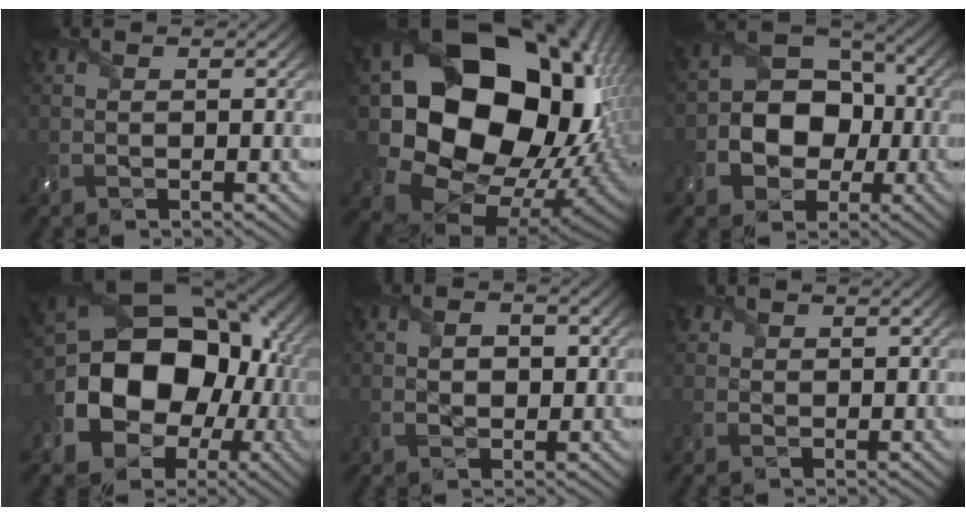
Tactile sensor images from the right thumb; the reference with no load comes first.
{"total": 21.8, "force": [3.3, 17.1, 13.0], "torque": [-0.291, -0.037, 0.098]}
{"total": 10.2, "force": [-2.2, 8.1, 5.9], "torque": [-0.097, -0.012, -0.055]}
{"total": 18.8, "force": [-2.3, 14.2, 12.0], "torque": [-0.222, -0.028, -0.032]}
{"total": 2.8, "force": [0.3, 2.0, 1.9], "torque": [-0.041, -0.003, 0.009]}
{"total": 1.1, "force": [0.7, 0.8, -0.1], "torque": [-0.002, 0.004, 0.012]}